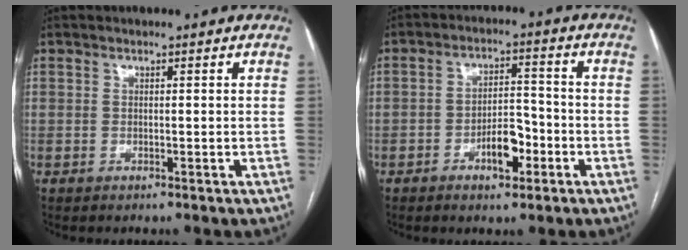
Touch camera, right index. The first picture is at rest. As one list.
[{"total": 6.0, "force": [-2.8, 2.6, 4.7], "torque": [-0.076, 0.011, -0.043]}]